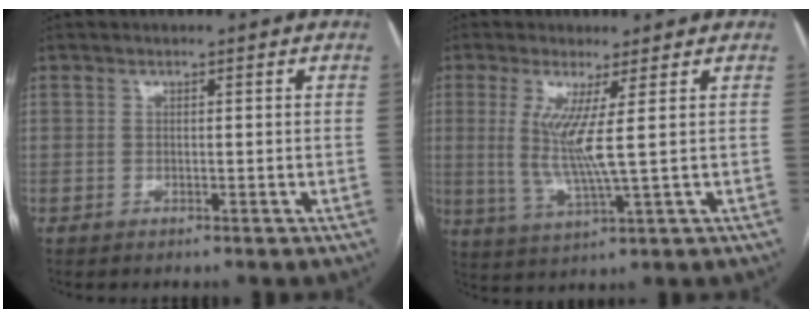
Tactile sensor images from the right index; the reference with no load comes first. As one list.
[{"total": 7.0, "force": [1.2, -0.8, 6.9], "torque": [-0.144, -0.014, 0.028]}]